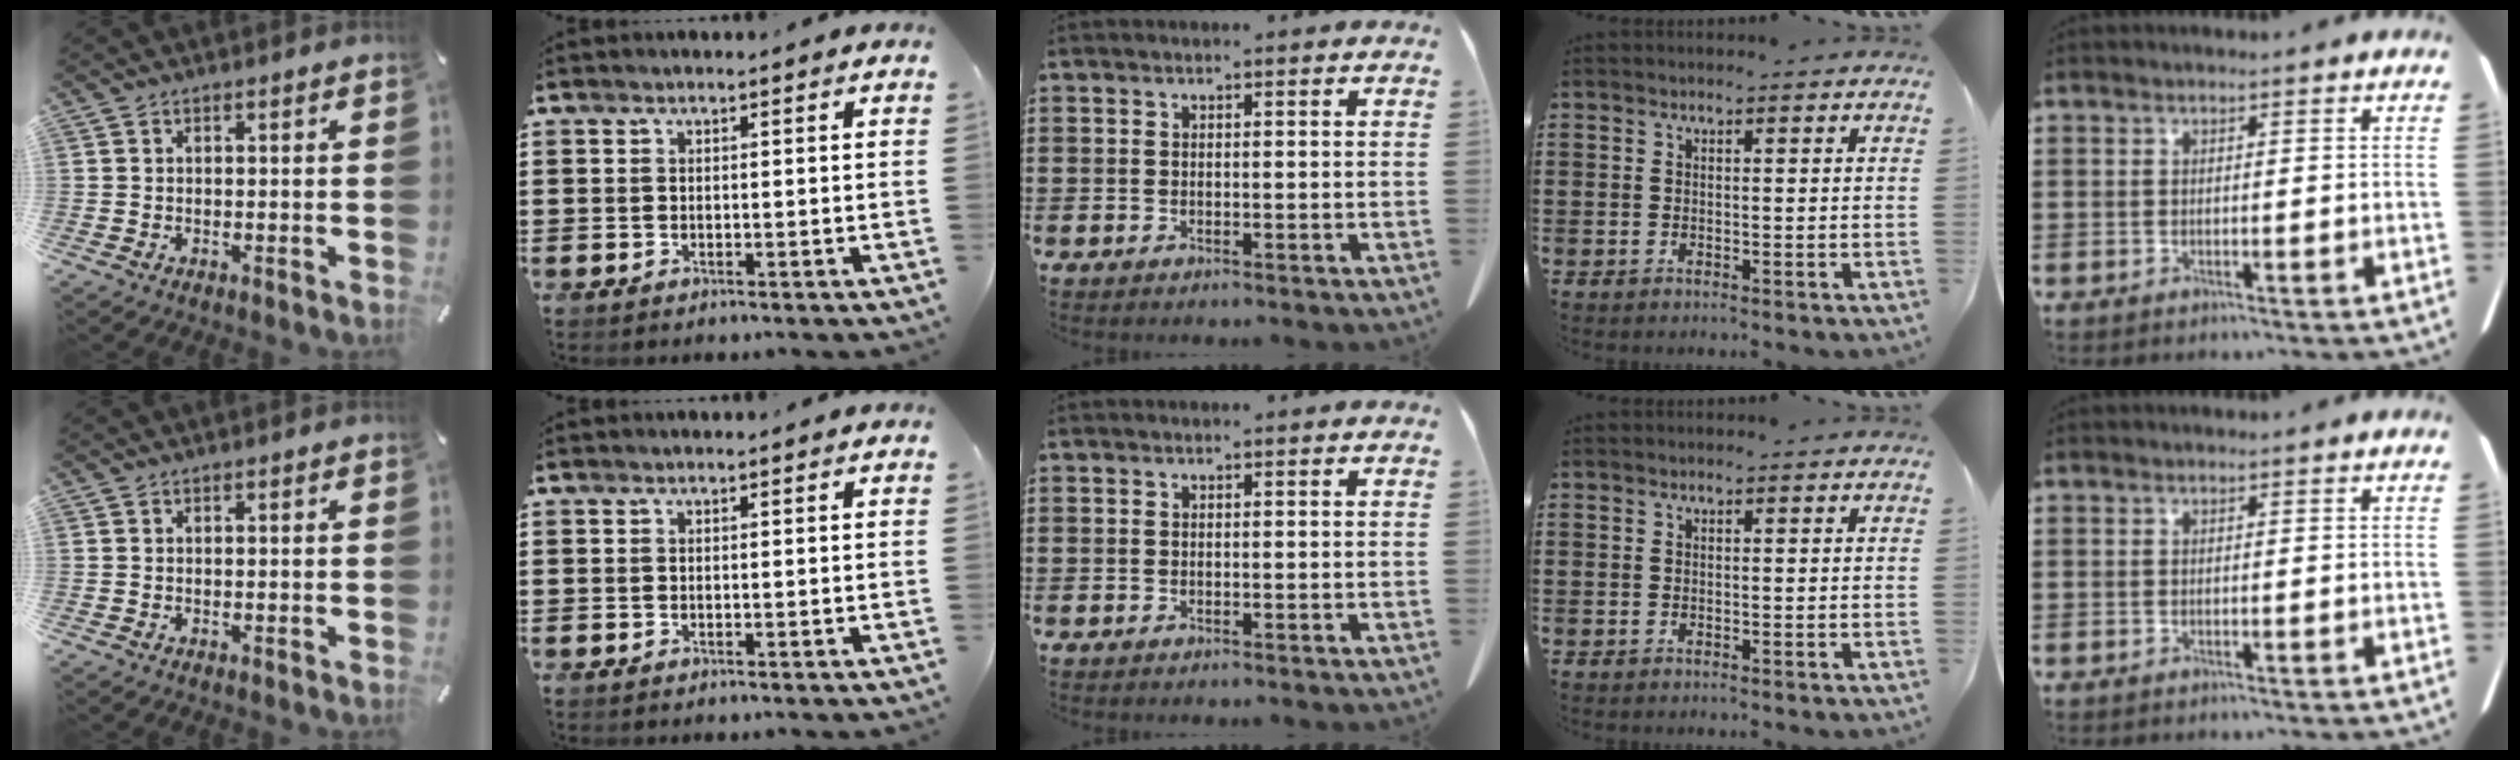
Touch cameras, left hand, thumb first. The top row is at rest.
{}